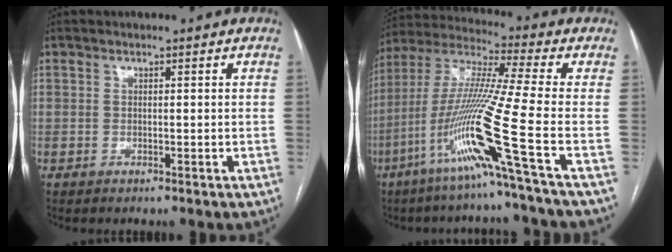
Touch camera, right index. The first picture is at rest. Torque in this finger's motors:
{"motor_torque": [2.14, 0.00, 1.05, 0.21]}